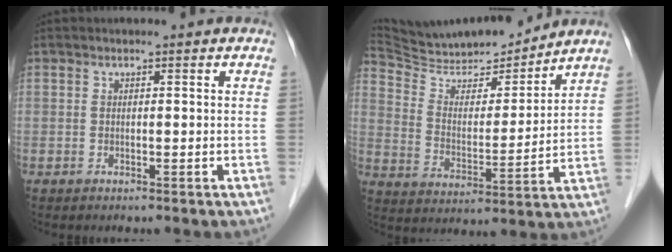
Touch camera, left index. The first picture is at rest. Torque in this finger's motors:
{"motor_torque": [-0.46, -1.01, 0.06, 0.01]}